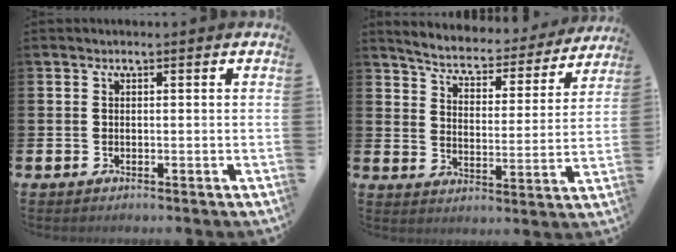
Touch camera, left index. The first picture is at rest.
{"total": 4.9, "force": [4.7, 1.2, 1.1], "torque": [-0.048, -0.041, 0.073]}